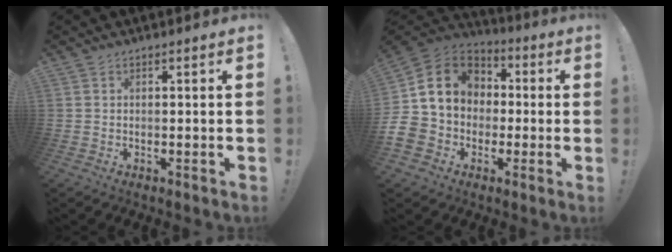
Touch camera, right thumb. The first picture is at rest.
{"total": 15.9, "force": [0.3, 13.7, 8.1], "torque": [-0.161, 0.014, 0.023]}